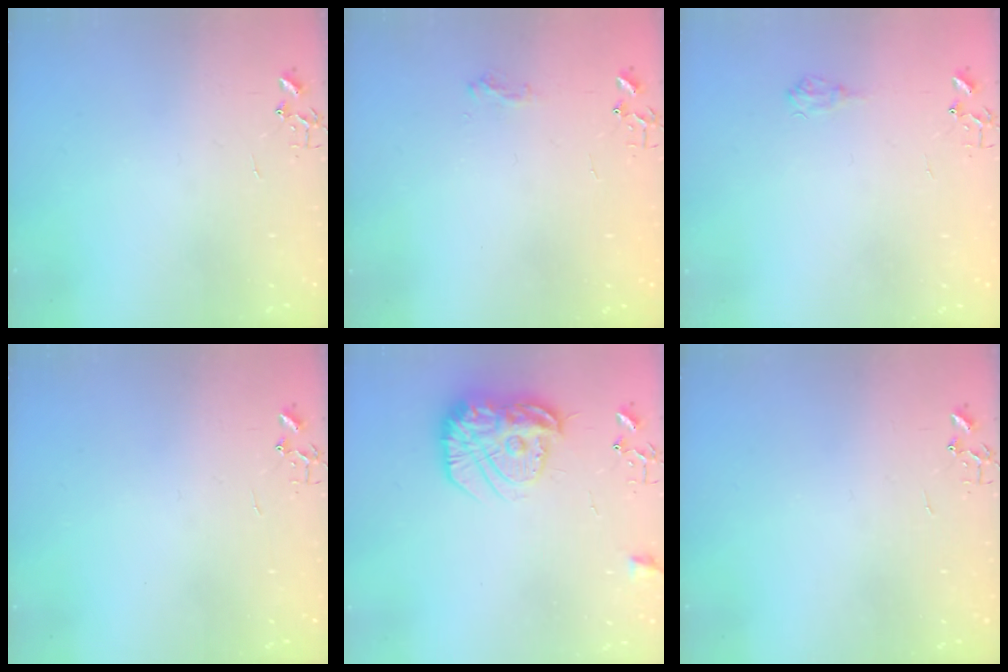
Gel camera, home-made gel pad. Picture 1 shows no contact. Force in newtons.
{"total": 6.6, "press": 6.5, "slide": 0.8}
{"total": 7.0, "press": 6.9, "slide": 0.9}
{"total": 0.0}
{"total": 18.4, "press": 18.3, "slide": 1.2}
{"total": 0.0}